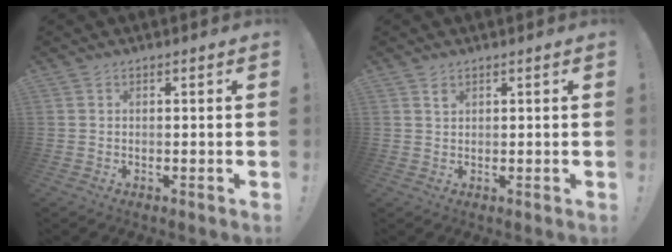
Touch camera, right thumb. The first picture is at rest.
{"total": 1.0, "force": [0.8, 0.5, 0.4], "torque": [0.004, -0.005, 0.012]}